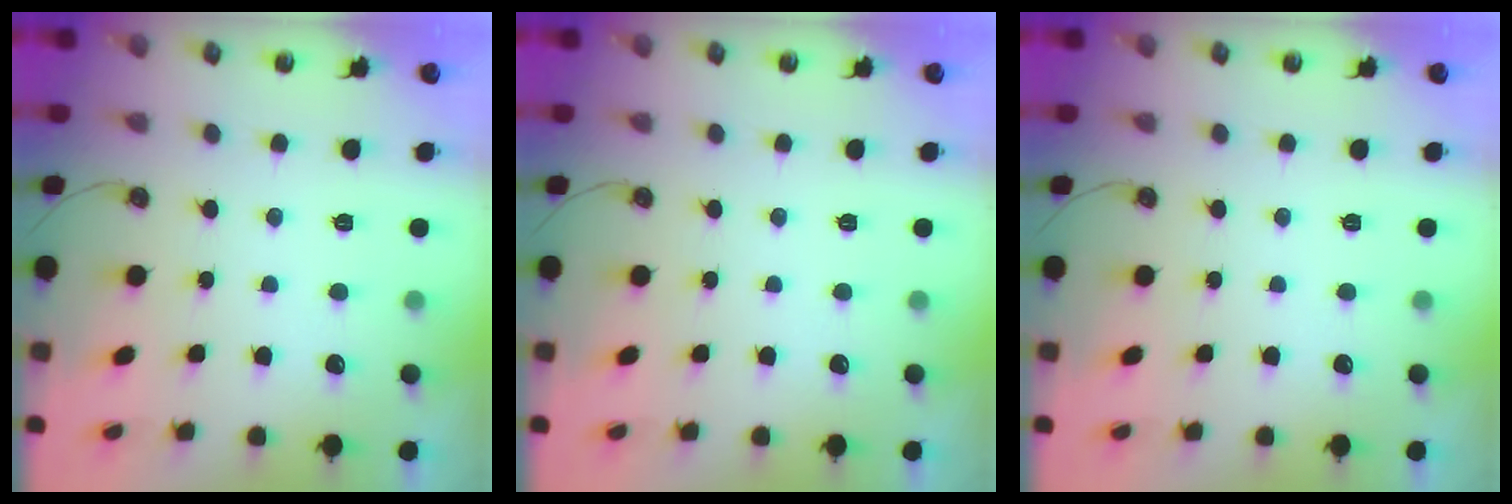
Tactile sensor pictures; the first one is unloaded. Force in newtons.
{"total": 0.0}
{"total": 0.0}